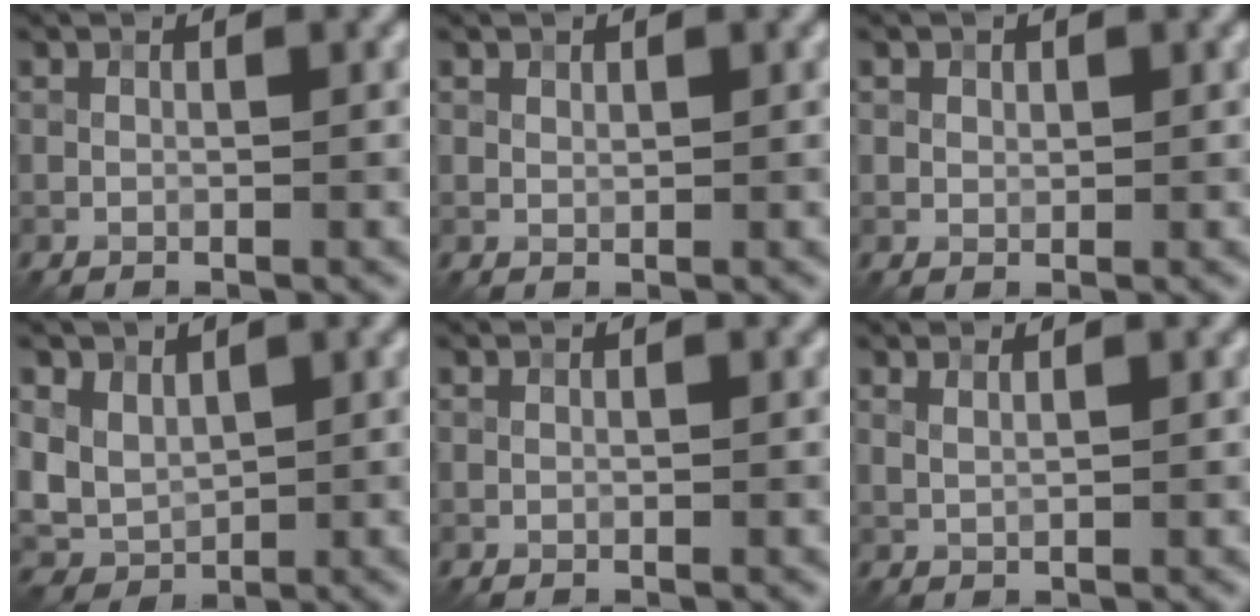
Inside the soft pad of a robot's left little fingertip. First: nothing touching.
{"total": 0.6, "force": [0.5, 0.4, 0.1], "torque": [-0.001, 0.000, 0.010]}
{"total": 0.9, "force": [0.4, 0.7, 0.2], "torque": [0.001, -0.003, 0.009]}
{"total": 4.6, "force": [1.5, 3.6, 2.3], "torque": [-0.056, -0.002, 0.034]}
{"total": 0.0}
{"total": 1.3, "force": [0.9, 0.4, 0.8], "torque": [-0.011, -0.002, 0.009]}